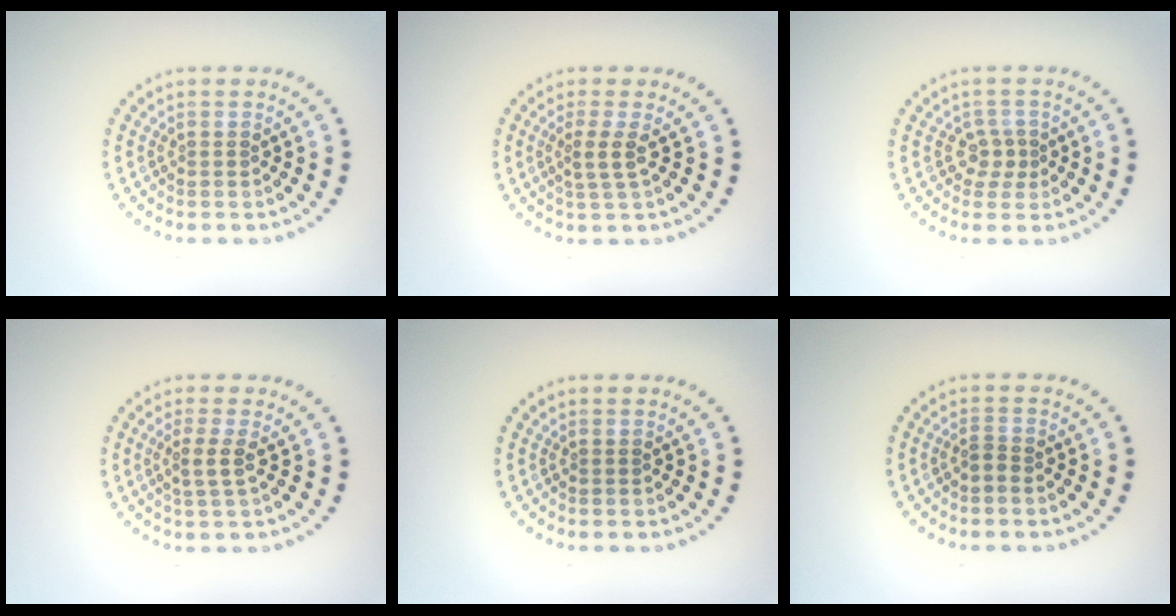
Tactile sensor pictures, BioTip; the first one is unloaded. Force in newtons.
{"total": 1.7, "press": 1.3, "slide": 1.1}
{"total": 1.8, "press": 1.5, "slide": 1.1}
{"total": 1.7, "press": 1.4, "slide": 1.0}
{"total": 0.0}
{"total": 1.1, "press": 0.9, "slide": 0.7}